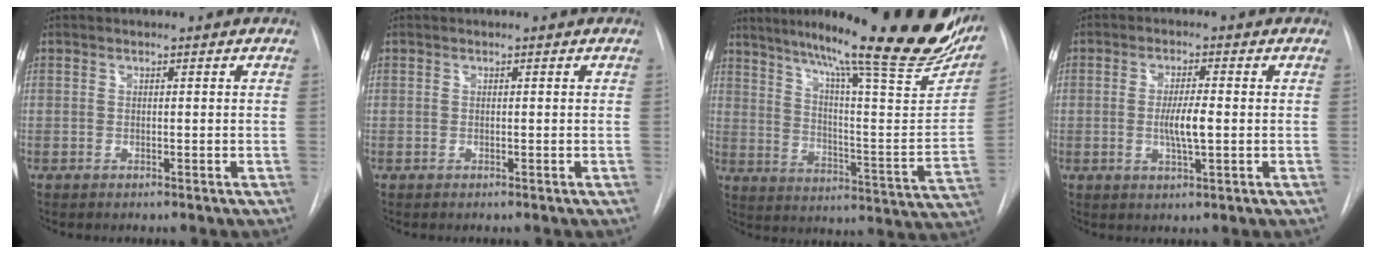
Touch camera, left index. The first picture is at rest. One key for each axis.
{"total": 0.0}
{"total": 29.1, "fx": 22.7, "fy": 2.8, "fz": 18.0, "tx": -0.247, "ty": -0.058, "tz": 0.299}
{"total": 4.6, "fx": -0.5, "fy": 0.6, "fz": 4.5, "tx": -0.085, "ty": -0.008, "tz": -0.009}